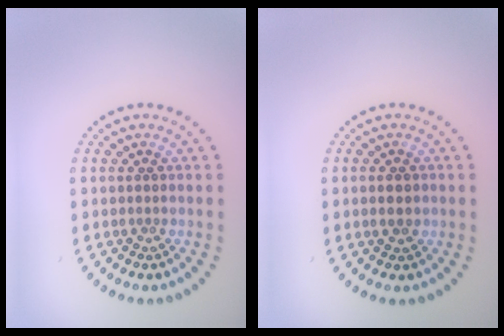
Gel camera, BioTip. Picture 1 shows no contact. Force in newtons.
{"total": 2.2, "press": 2.2, "slide": 0.1}